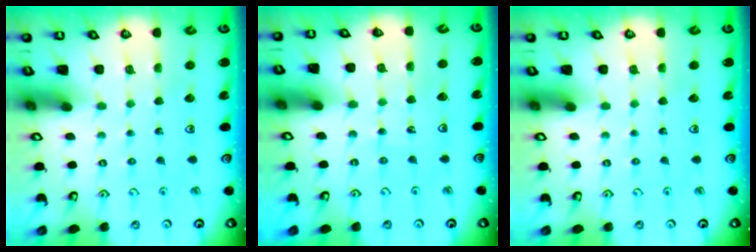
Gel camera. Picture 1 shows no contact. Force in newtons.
{"total": 6.3, "press": 6.0, "slide": 1.9}
{"total": 0.0}